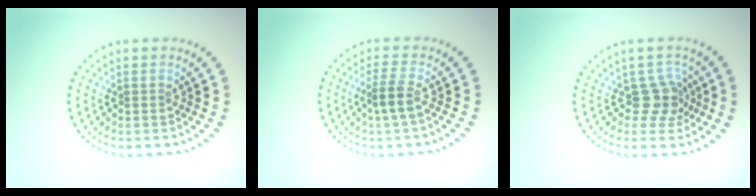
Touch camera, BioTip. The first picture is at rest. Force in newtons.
{"total": 2.0, "press": 1.6, "slide": 1.2}
{"total": 2.5, "press": 1.9, "slide": 1.7}